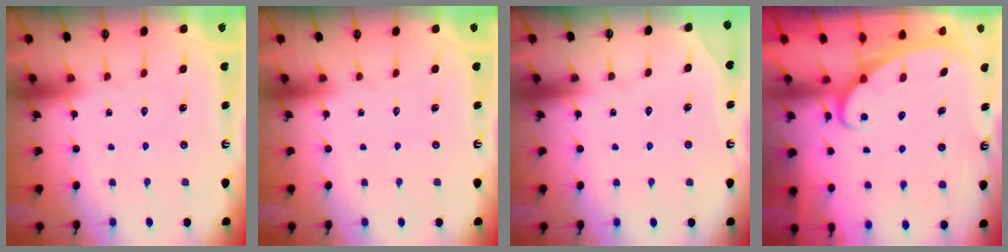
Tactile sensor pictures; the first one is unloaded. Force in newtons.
{"total": 0.0}
{"total": 0.0}
{"total": 2.5, "press": 2.5, "slide": 0.3}